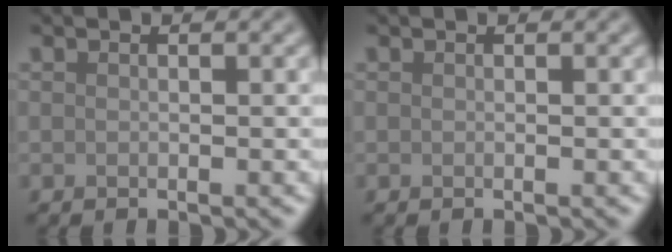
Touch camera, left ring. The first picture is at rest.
{"total": 0.0}